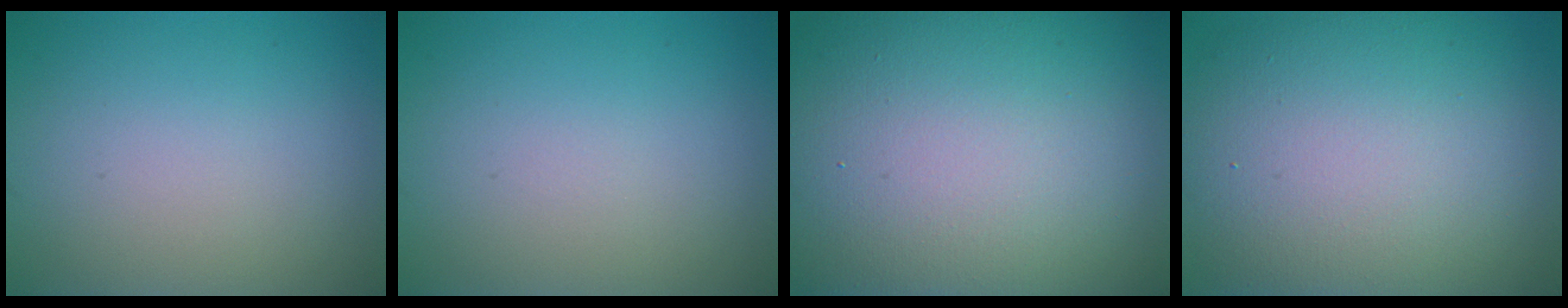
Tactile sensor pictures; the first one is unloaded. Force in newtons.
{"total": 0.0}
{"total": 23.3, "press": 23.3, "slide": 1.2}
{"total": 14.8, "press": 14.8, "slide": 0.7}